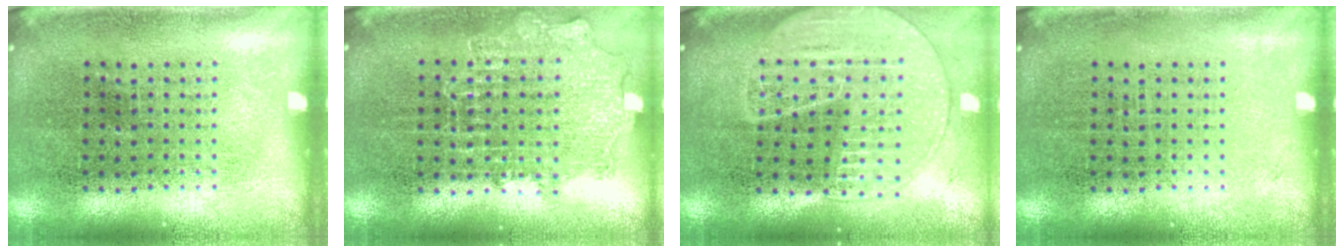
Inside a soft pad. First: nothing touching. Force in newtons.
{"total": 1.0, "press": 1.0, "slide": 0.2}
{"total": 2.0, "press": 1.8, "slide": 0.8}
{"total": 0.0}